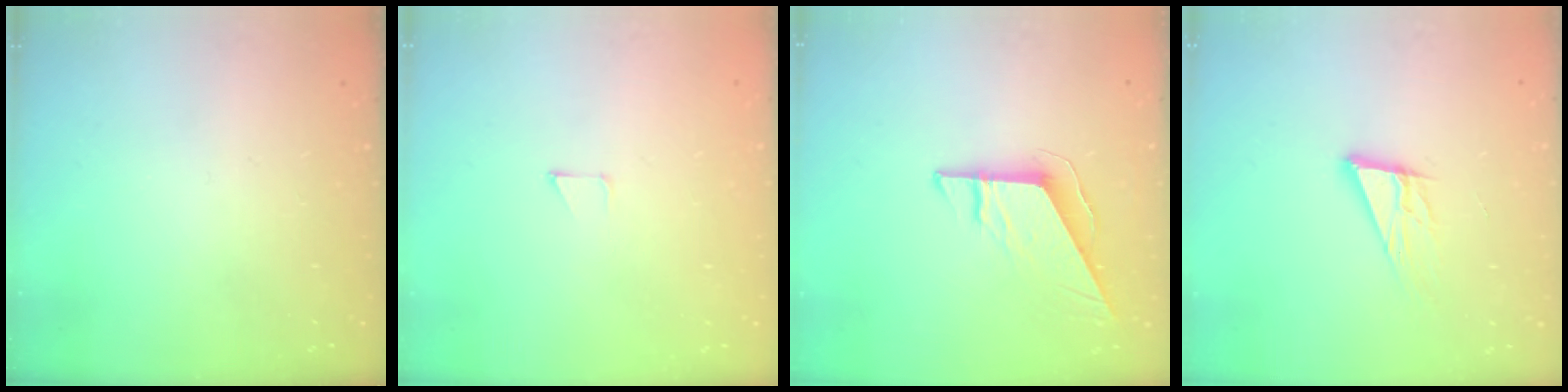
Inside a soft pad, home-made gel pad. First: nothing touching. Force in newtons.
{"total": 2.6, "press": 2.6, "slide": 0.2}
{"total": 9.2, "press": 9.2, "slide": 0.4}
{"total": 12.2, "press": 11.7, "slide": 3.4}